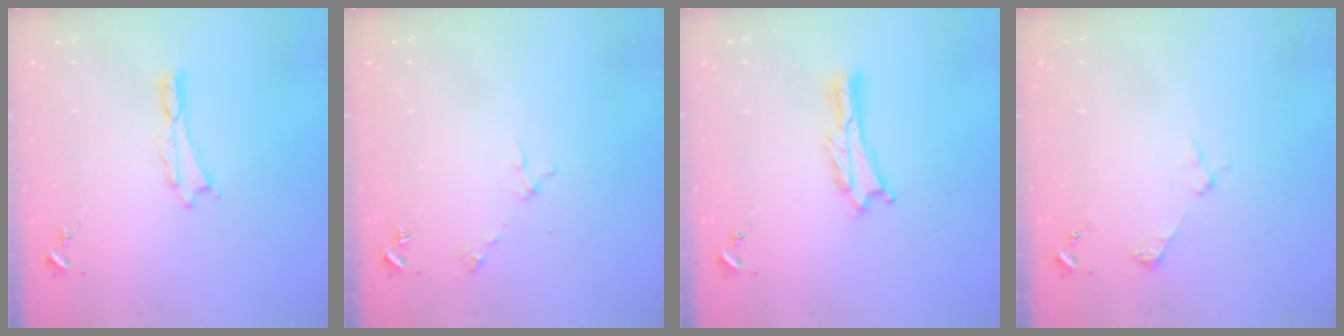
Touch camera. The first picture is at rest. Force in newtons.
{"total": 2.9, "press": 2.9, "slide": 0.2}
{"total": 1.3, "press": 1.3, "slide": 0.3}
{"total": 2.5, "press": 2.5, "slide": 0.2}